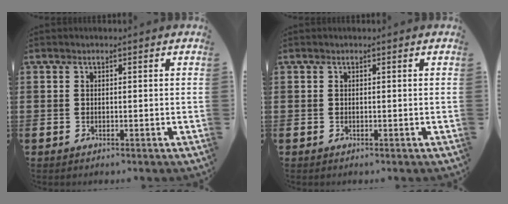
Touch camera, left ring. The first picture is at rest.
{"total": 0.0}